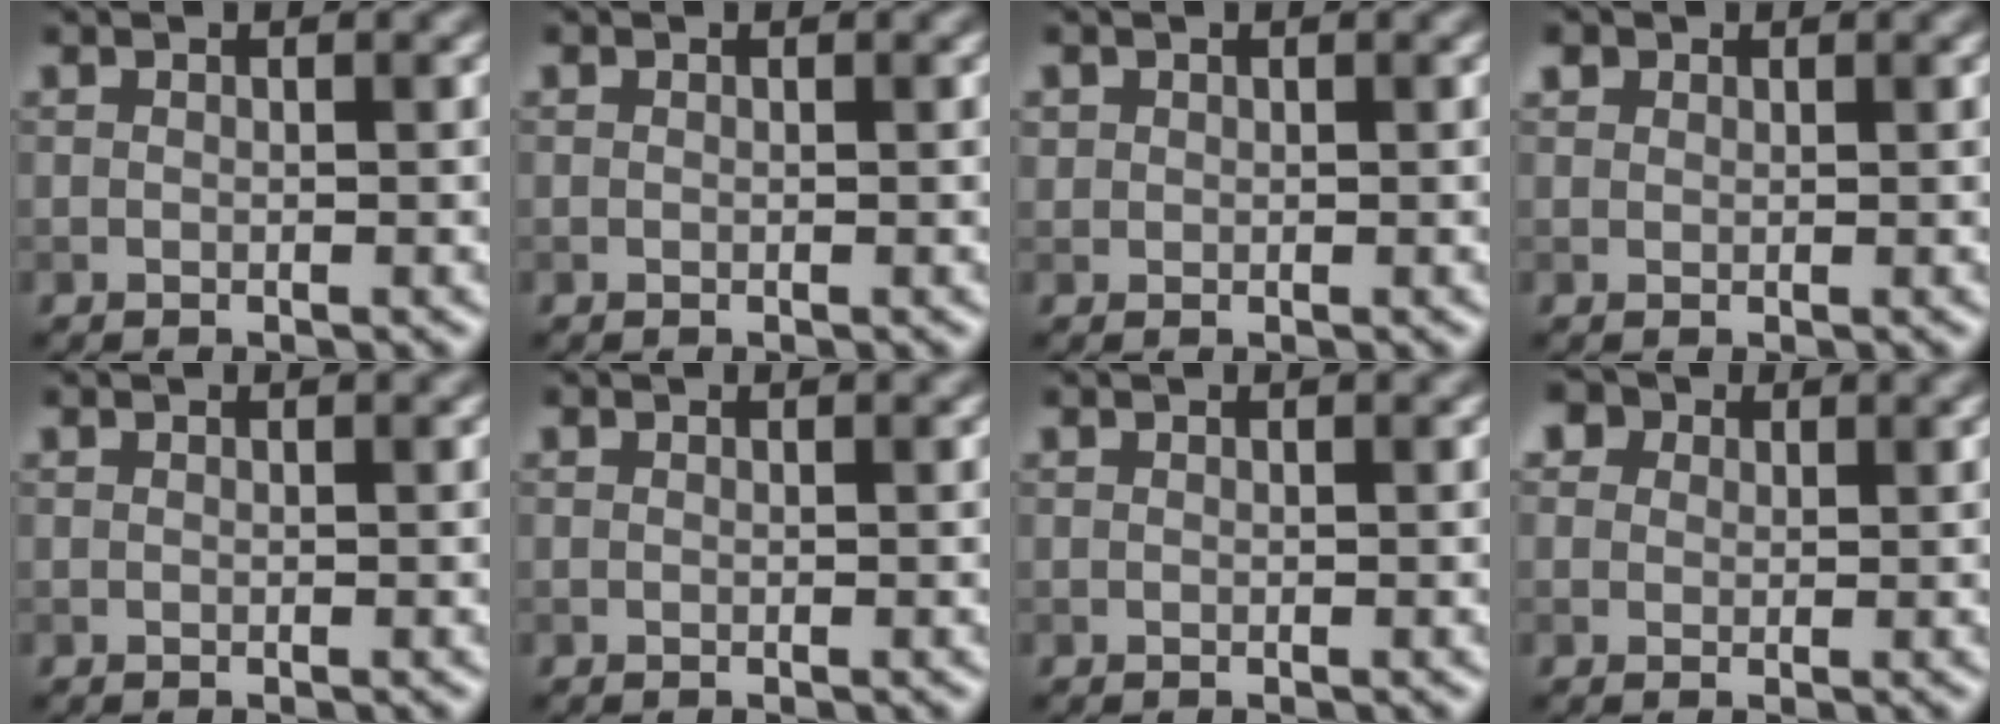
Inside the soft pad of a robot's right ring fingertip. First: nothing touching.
{"total": 0.0}
{"total": 0.6, "force": [0.2, 0.5, 0.0], "torque": [0.006, -0.003, 0.007]}
{"total": 1.0, "force": [0.7, 0.6, 0.2], "torque": [-0.002, 0.000, 0.009]}
{"total": 0.0}
{"total": 0.0}
{"total": 0.0}
{"total": 4.8, "force": [2.8, 3.2, 2.2], "torque": [-0.043, 0.018, 0.021]}